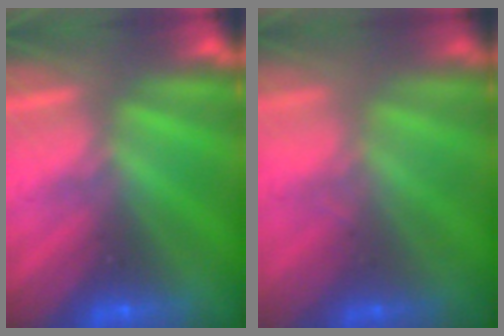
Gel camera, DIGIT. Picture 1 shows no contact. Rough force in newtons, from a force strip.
{"total": 1.8}